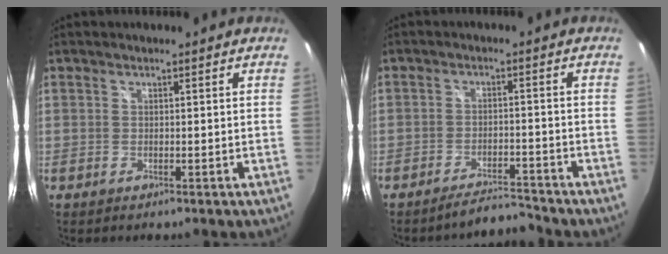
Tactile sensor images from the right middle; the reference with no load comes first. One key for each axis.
{"total": 4.5, "fx": -4.5, "fy": 0.1, "fz": 0.5, "tx": -0.026, "ty": 0.003, "tz": -0.072}